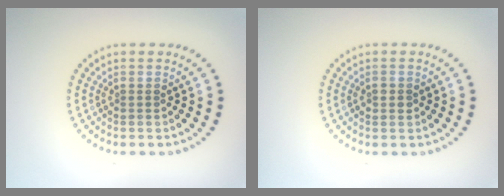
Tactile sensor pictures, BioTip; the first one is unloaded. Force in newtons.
{"total": 1.1, "press": 1.1, "slide": 0.2}